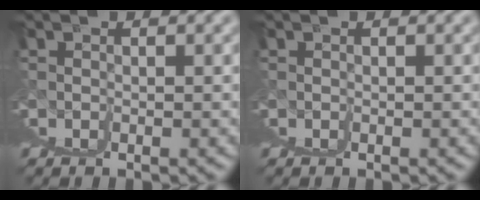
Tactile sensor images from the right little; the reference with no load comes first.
{"total": 0.0}